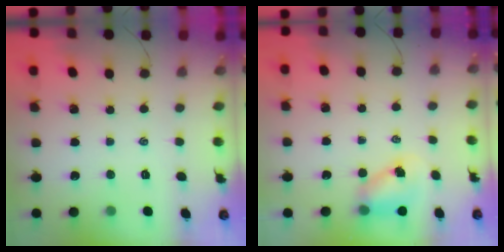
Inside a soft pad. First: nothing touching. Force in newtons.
{"total": 5.7, "press": 5.7, "slide": 0.5}